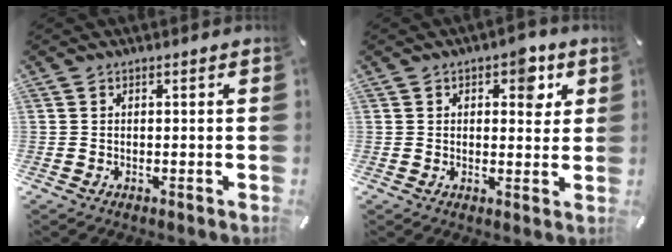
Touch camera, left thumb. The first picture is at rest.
{"total": 6.5, "force": [2.6, 3.9, 4.5], "torque": [-0.041, -0.010, 0.034]}